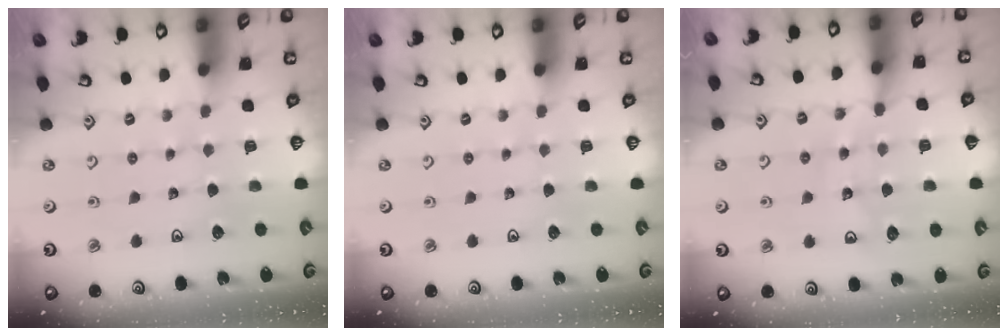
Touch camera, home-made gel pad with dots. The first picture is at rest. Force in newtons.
{"total": 0.0}
{"total": 12.9, "press": 12.6, "slide": 2.8}